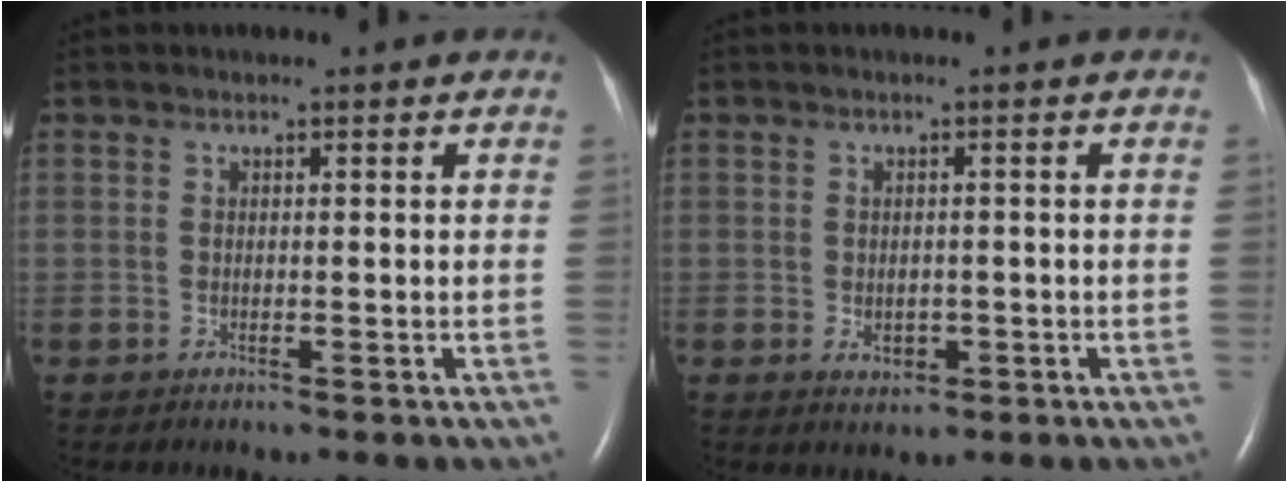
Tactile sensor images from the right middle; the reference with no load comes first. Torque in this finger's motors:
{"motor_torque": [0.36, -0.12, 0.01, 0.03]}